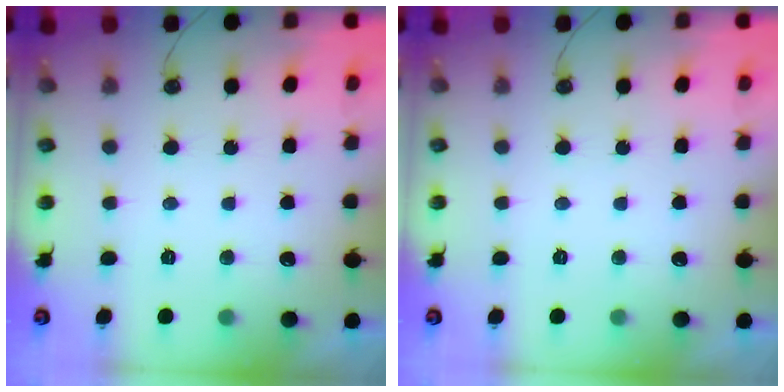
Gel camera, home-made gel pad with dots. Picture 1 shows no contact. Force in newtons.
{"total": 0.0}